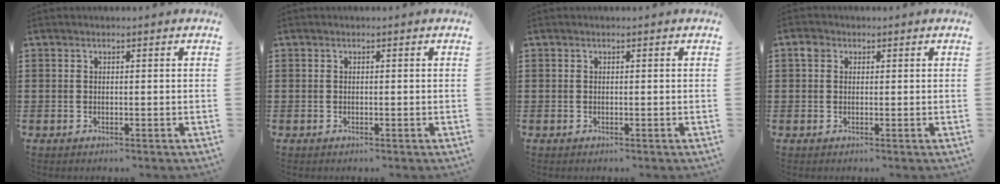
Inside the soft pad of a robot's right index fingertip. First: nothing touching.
{"total": 0.0}
{"total": 0.0}
{"total": 1.6, "force": [0.4, 1.4, 0.7], "torque": [-0.018, 0.006, 0.008]}